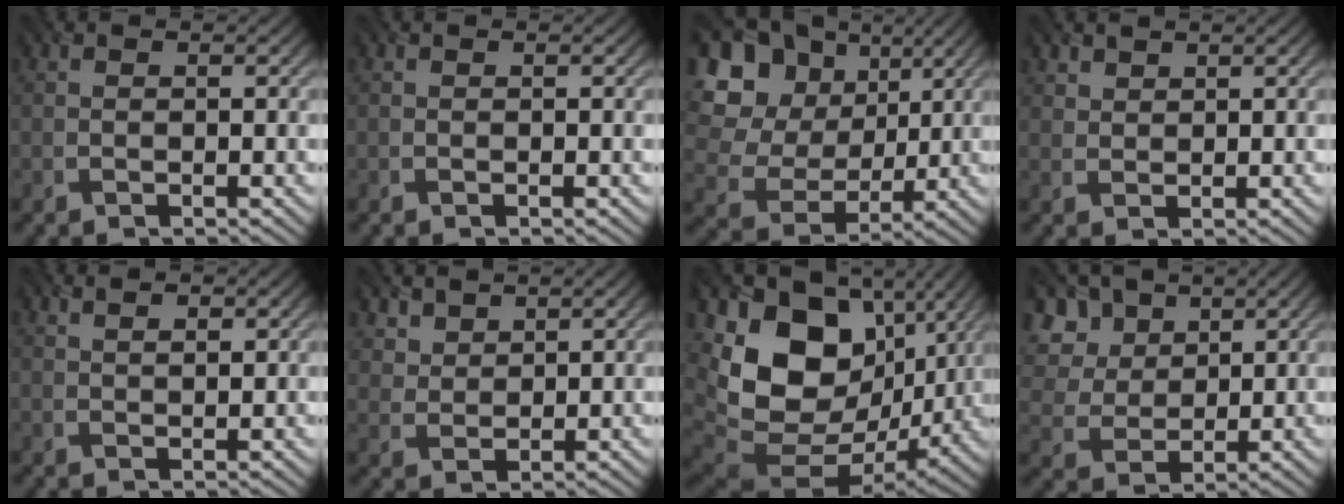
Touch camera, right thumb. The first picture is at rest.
{"total": 0.0}
{"total": 19.6, "force": [6.7, 16.0, 9.0], "torque": [-0.277, 0.046, 0.144]}
{"total": 1.9, "force": [1.5, 1.0, 0.4], "torque": [-0.011, 0.001, 0.036]}
{"total": 2.0, "force": [1.3, 0.6, 1.4], "torque": [-0.020, -0.006, 0.029]}
{"total": 3.4, "force": [2.6, 1.9, 1.0], "torque": [-0.031, -0.009, 0.067]}
{"total": 18.3, "force": [3.1, 13.2, 12.3], "torque": [-0.282, -0.030, 0.090]}
{"total": 9.5, "force": [5.3, 6.4, 4.7], "torque": [-0.166, 0.015, 0.104]}